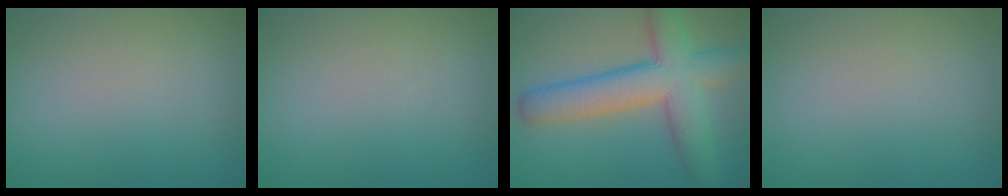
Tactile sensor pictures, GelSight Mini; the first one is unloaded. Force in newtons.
{"total": 0.0}
{"total": 8.5, "press": 8.5, "slide": 0.2}
{"total": 0.0}